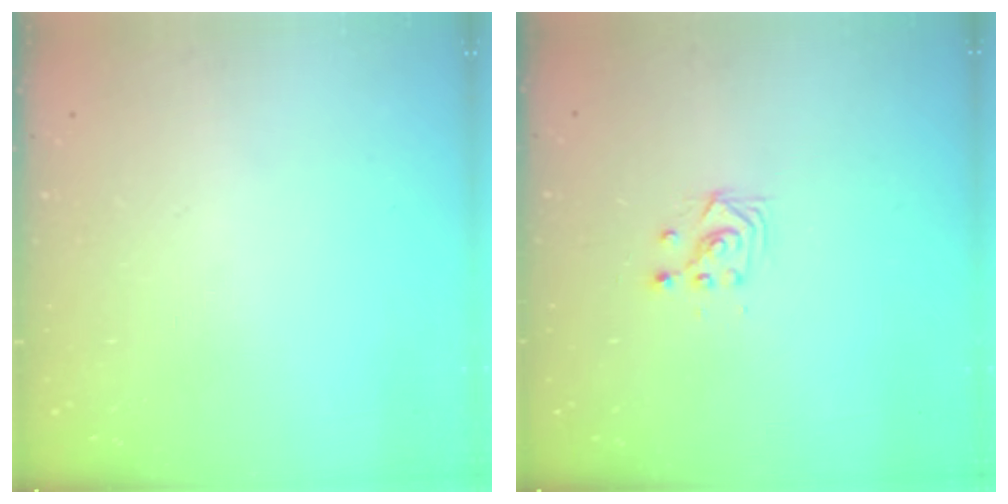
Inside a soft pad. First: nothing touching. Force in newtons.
{"total": 2.9, "press": 2.9, "slide": 0.2}